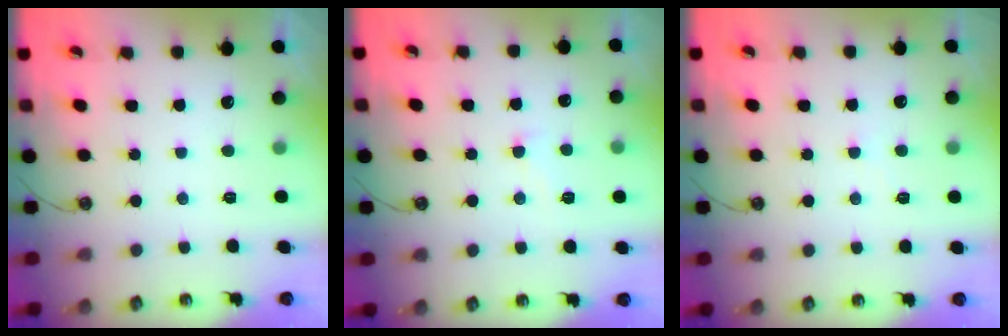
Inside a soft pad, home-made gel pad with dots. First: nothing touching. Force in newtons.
{"total": 2.7, "press": 2.6, "slide": 0.8}
{"total": 0.5, "press": 0.5, "slide": 0.2}